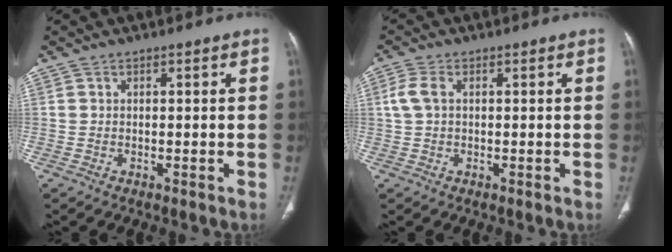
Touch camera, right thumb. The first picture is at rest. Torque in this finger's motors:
{"motor_torque": [-0.05, 0.05, 0.02, -0.02, 0.01]}